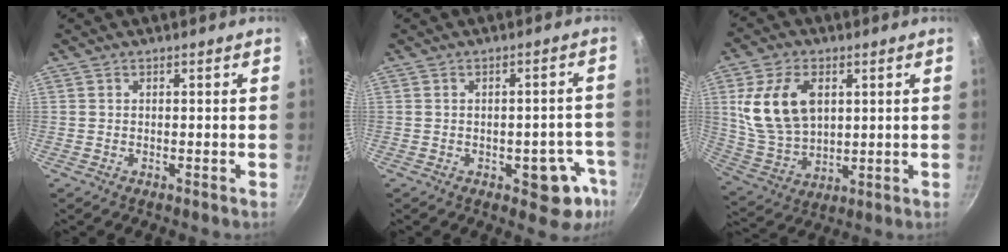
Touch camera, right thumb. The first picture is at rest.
{"total": 9.6, "force": [-3.9, 5.0, 7.1], "torque": [-0.021, 0.024, -0.047]}
{"total": 14.8, "force": [3.7, 9.6, 10.7], "torque": [-0.186, -0.015, 0.083]}